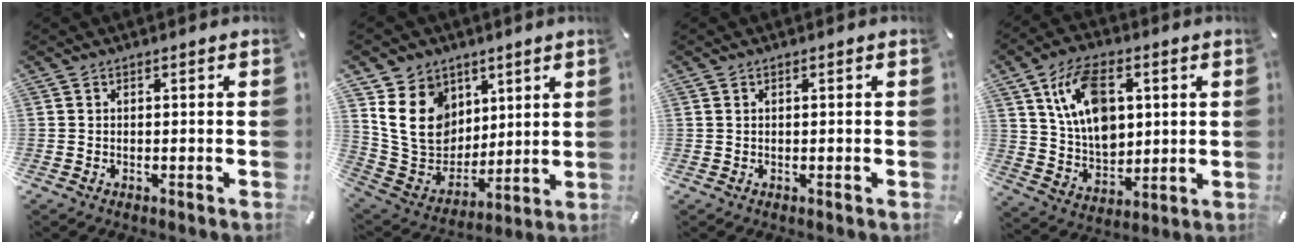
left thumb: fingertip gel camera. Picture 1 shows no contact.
{"total": 15.9, "force": [5.1, 13.6, 6.6], "torque": [-0.129, -0.021, 0.106]}
{"total": 0.0}
{"total": 13.8, "force": [4.5, 9.7, 8.7], "torque": [-0.163, 0.000, 0.084]}